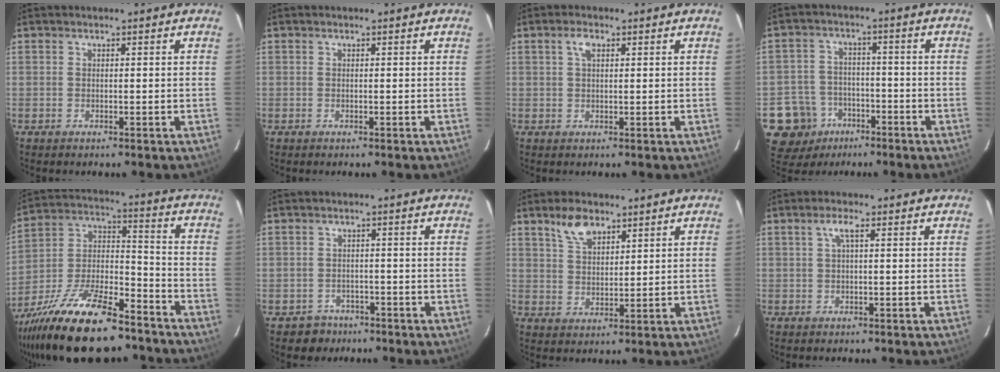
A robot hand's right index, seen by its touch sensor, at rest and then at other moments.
{"total": 0.0}
{"total": 2.3, "force": [1.0, 1.1, 1.8], "torque": [-0.036, 0.007, 0.018]}
{"total": 10.3, "force": [-5.1, 8.8, 1.5], "torque": [-0.064, 0.032, -0.070]}
{"total": 25.1, "force": [-17.8, 9.1, 15.3], "torque": [-0.296, -0.008, -0.287]}
{"total": 4.1, "force": [-2.4, 3.3, -0.5], "torque": [0.000, 0.022, -0.033]}
{"total": 6.0, "force": [4.1, 2.9, 3.3], "torque": [-0.058, 0.007, 0.080]}
{"total": 2.0, "force": [0.5, 0.1, 2.0], "torque": [-0.038, 0.006, 0.008]}